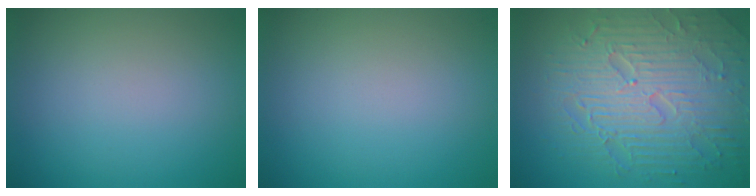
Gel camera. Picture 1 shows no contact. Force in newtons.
{"total": 0.0}
{"total": 9.0, "press": 6.4, "slide": 6.4}